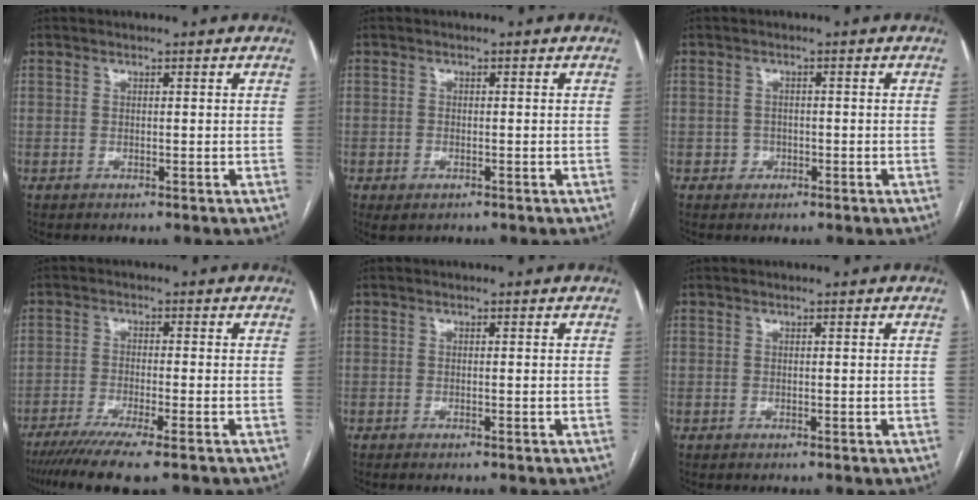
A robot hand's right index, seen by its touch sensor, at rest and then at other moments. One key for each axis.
{"total": 1.9, "fx": -1.0, "fy": 1.1, "fz": 1.1, "tx": -0.023, "ty": -0.002, "tz": -0.007}
{"total": 1.5, "fx": -0.7, "fy": 1.3, "fz": 0.2, "tx": 0.002, "ty": 0.007, "tz": -0.011}
{"total": 9.7, "fx": -7.3, "fy": 0.0, "fz": 6.3, "tx": -0.097, "ty": -0.023, "tz": -0.115}
{"total": 0.9, "fx": -0.7, "fy": -0.1, "fz": 0.5, "tx": -0.012, "ty": -0.002, "tz": -0.010}
{"total": 0.0}